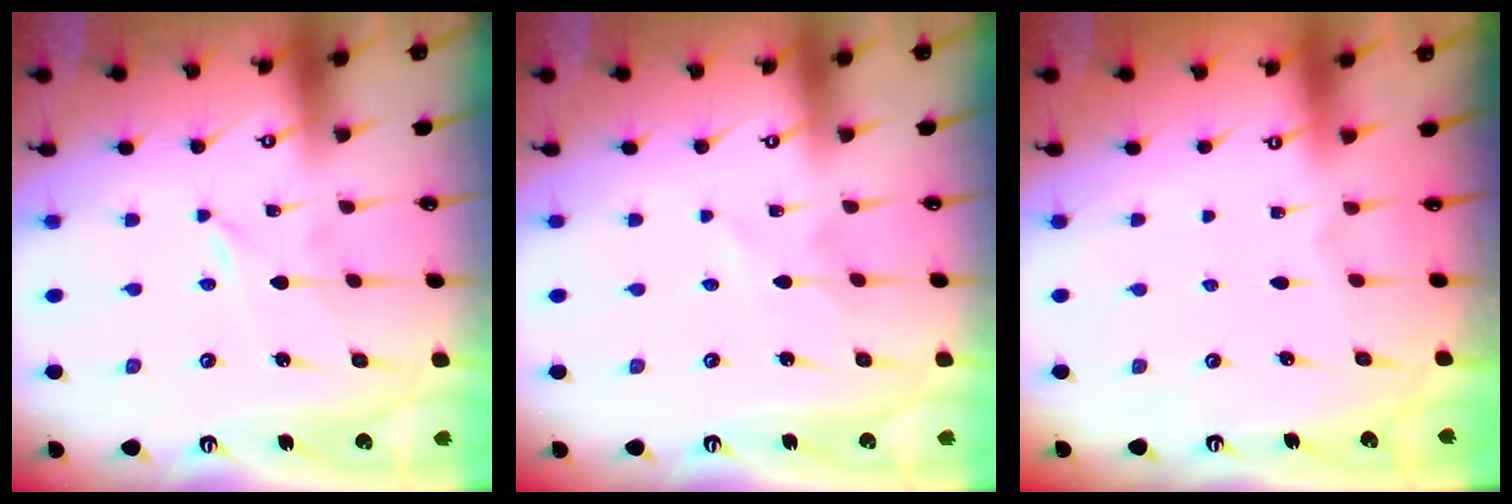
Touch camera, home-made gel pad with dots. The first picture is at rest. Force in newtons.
{"total": 1.4, "press": 1.4, "slide": 0.1}
{"total": 0.6, "press": 0.6, "slide": 0.1}